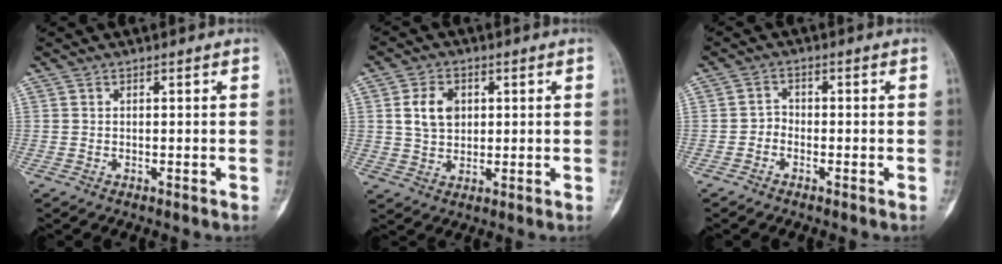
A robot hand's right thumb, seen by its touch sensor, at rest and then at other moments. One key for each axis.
{"total": 6.8, "fx": 1.6, "fy": 5.0, "fz": 4.4, "tx": -0.064, "ty": -0.005, "tz": 0.030}
{"total": 1.9, "fx": -1.0, "fy": 1.4, "fz": 0.7, "tx": -0.002, "ty": 0.010, "tz": -0.027}